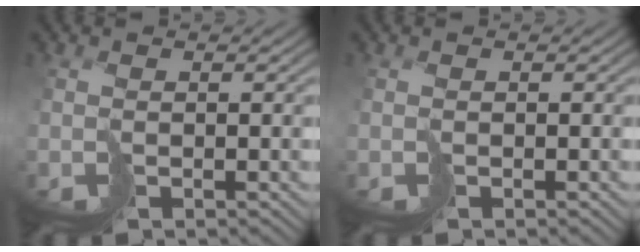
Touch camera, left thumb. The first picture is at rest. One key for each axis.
{"total": 0.0}